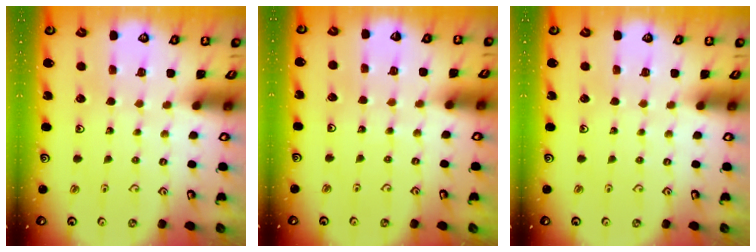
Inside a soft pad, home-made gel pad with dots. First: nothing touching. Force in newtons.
{"total": 2.1, "press": 2.1, "slide": 0.2}
{"total": 0.0}